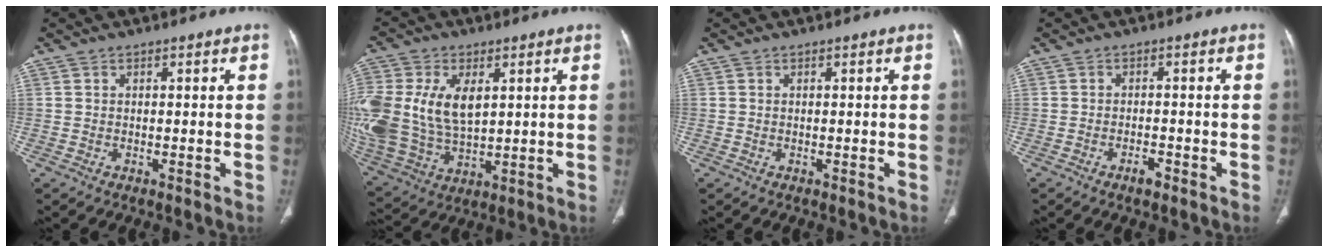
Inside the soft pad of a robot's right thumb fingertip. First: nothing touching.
{"total": 20.7, "force": [3.7, 13.0, 15.8], "torque": [-0.365, -0.008, 0.081]}
{"total": 0.0}
{"total": 1.1, "force": [-0.8, 0.3, 0.7], "torque": [-0.018, 0.005, -0.015]}